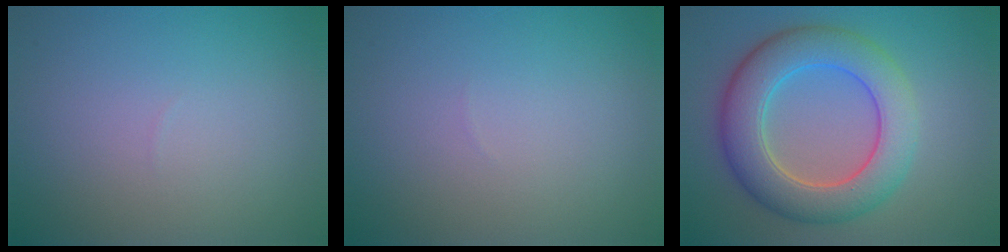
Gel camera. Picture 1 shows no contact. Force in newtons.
{"total": 0.0}
{"total": 7.6, "press": 7.6, "slide": 0.5}